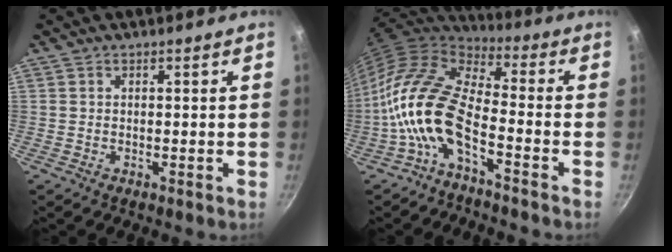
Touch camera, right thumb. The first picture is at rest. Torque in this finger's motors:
{"motor_torque": [0.75, 0.63, 2.21, -0.56, 0.79]}